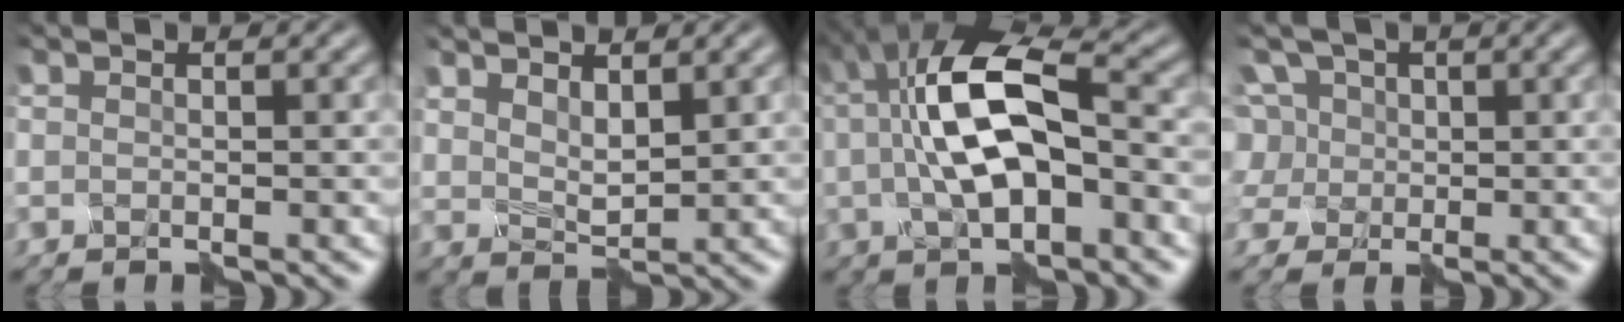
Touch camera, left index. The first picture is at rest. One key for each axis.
{"total": 2.1, "fx": 1.8, "fy": 0.9, "fz": 0.8, "tx": -0.018, "ty": -0.001, "tz": 0.046}
{"total": 8.0, "fx": 0.2, "fy": 3.4, "fz": 7.3, "tx": -0.131, "ty": 0.025, "tz": 0.002}
{"total": 5.7, "fx": 1.2, "fy": 5.2, "fz": 2.0, "tx": -0.044, "ty": 0.041, "tz": 0.005}